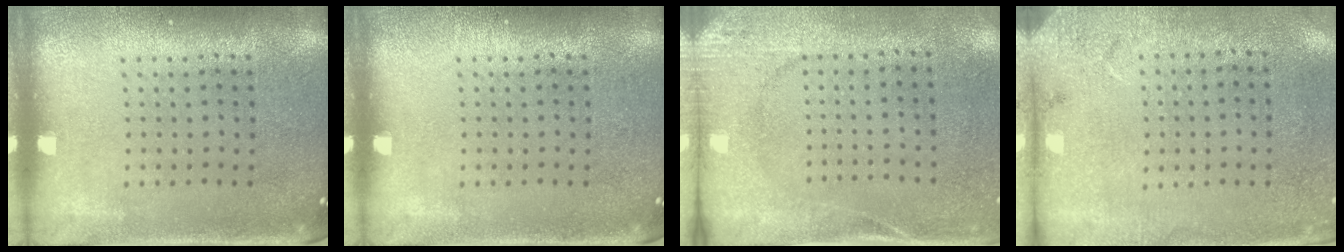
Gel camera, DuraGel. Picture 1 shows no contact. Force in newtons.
{"total": 0.0}
{"total": 2.7, "press": 2.1, "slide": 1.7}
{"total": 2.6, "press": 2.1, "slide": 1.6}